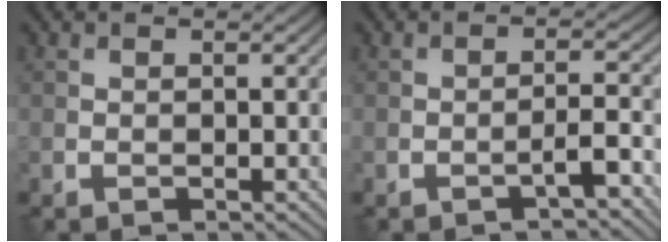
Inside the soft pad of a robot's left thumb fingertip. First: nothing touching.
{"total": 2.7, "force": [-1.6, 0.3, 2.1], "torque": [-0.035, 0.013, -0.033]}